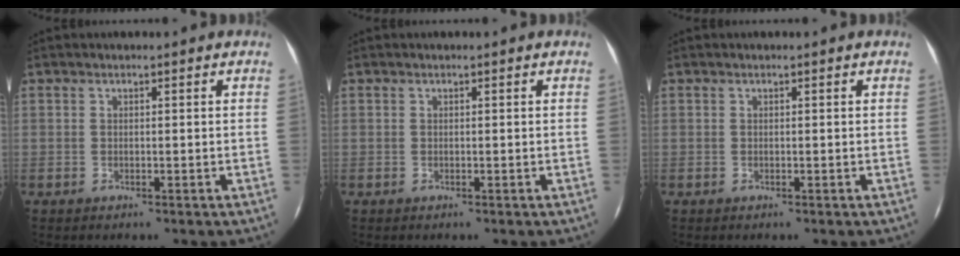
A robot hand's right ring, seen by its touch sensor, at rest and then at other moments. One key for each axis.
{"total": 0.0}
{"total": 0.0}